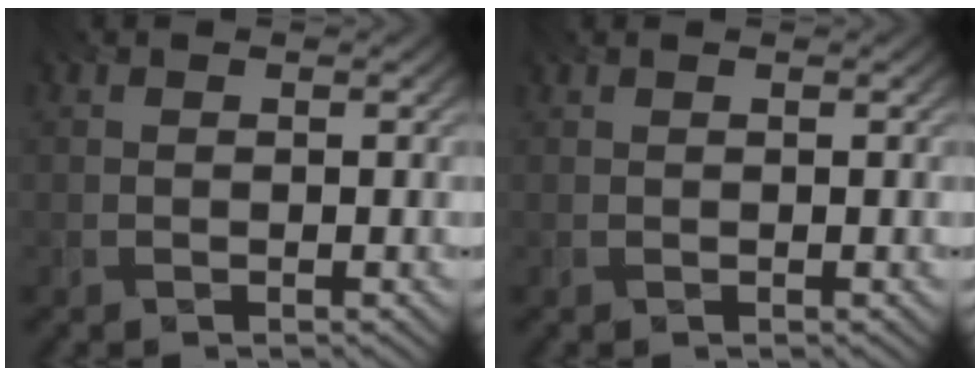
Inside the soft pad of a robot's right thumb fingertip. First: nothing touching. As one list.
[{"total": 0.0}]